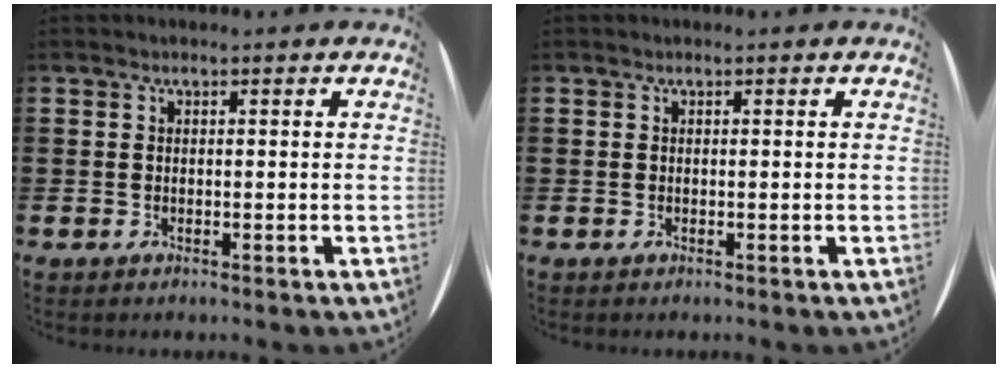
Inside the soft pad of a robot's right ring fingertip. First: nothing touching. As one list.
[{"total": 0.0}]